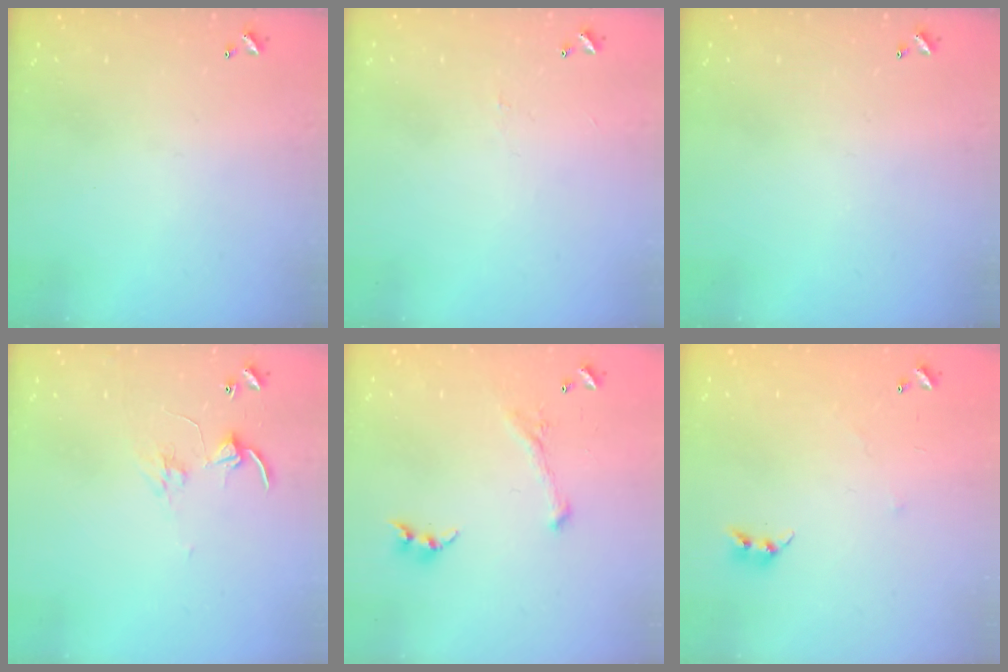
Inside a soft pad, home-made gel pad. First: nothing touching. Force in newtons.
{"total": 0.8, "press": 0.7, "slide": 0.5}
{"total": 0.0}
{"total": 3.2, "press": 3.2, "slide": 0.0}
{"total": 2.8, "press": 2.6, "slide": 0.9}
{"total": 5.5, "press": 5.5, "slide": 0.7}